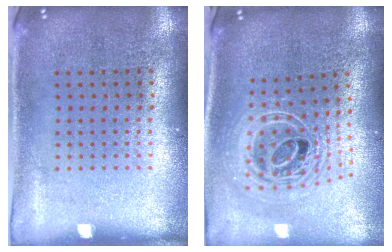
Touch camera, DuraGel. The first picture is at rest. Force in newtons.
{"total": 2.5, "press": 1.8, "slide": 1.6}